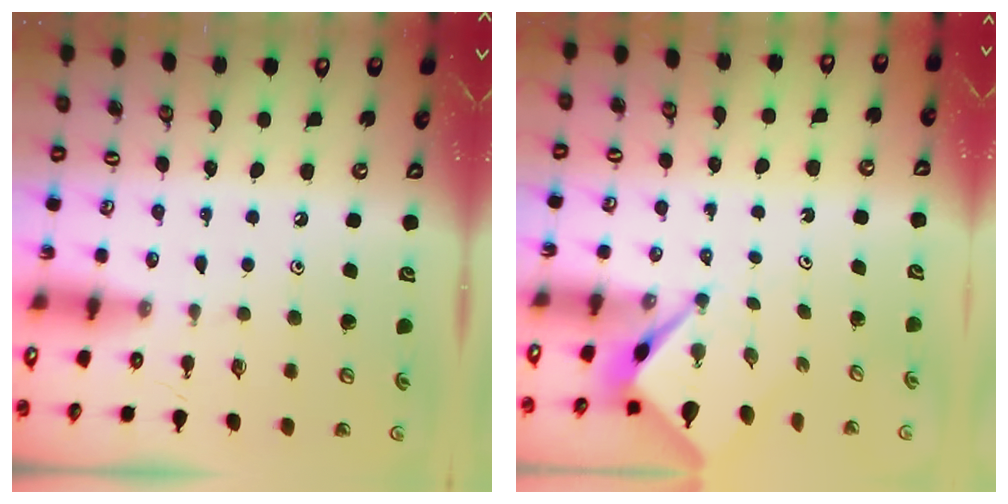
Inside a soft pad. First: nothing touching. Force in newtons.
{"total": 2.6, "press": 2.6, "slide": 0.2}